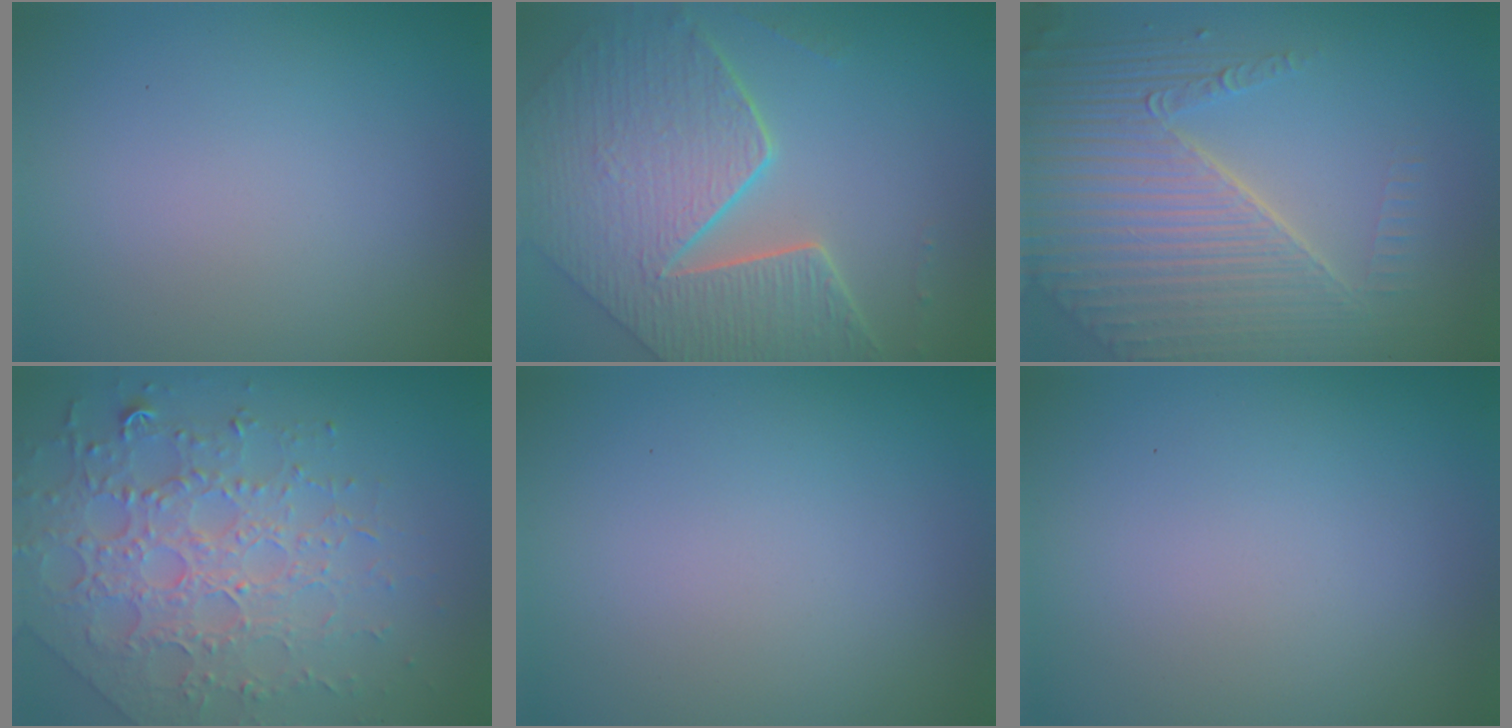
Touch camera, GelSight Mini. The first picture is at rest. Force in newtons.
{"total": 9.1, "press": 6.5, "slide": 6.3}
{"total": 8.4, "press": 5.6, "slide": 6.2}
{"total": 7.9, "press": 5.6, "slide": 5.6}
{"total": 0.0}
{"total": 0.0}